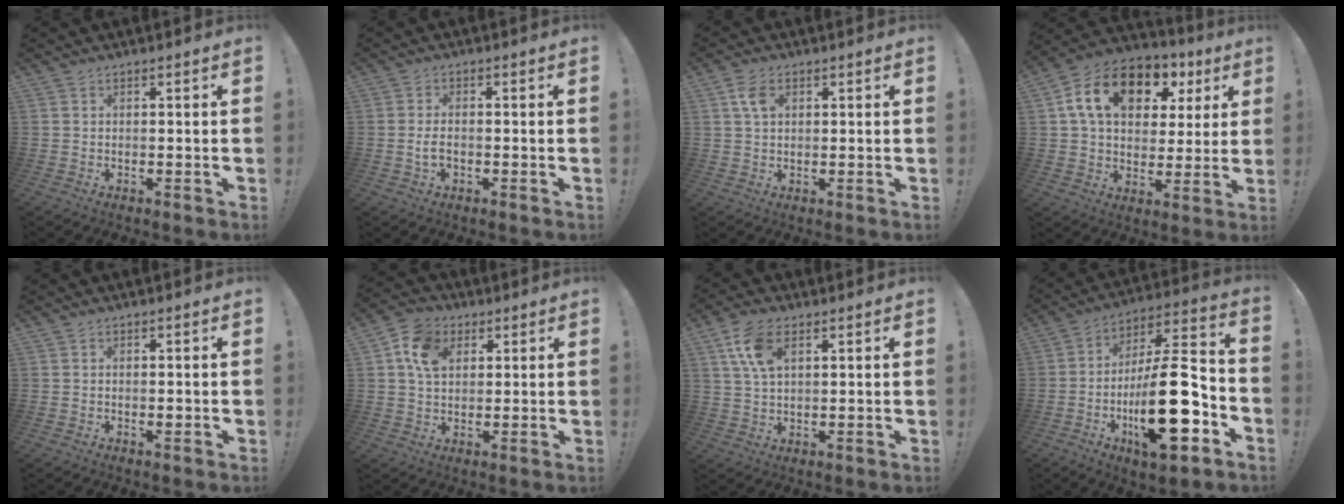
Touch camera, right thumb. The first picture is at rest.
{"total": 3.0, "force": [-0.8, 1.4, 2.5], "torque": [-0.041, 0.002, -0.015]}
{"total": 5.0, "force": [1.9, 3.2, 3.3], "torque": [-0.054, 0.001, 0.035]}
{"total": 17.9, "force": [7.6, 11.6, 11.2], "torque": [-0.183, -0.018, 0.138]}
{"total": 0.5, "force": [-0.1, 0.4, 0.3], "torque": [0.003, -0.001, -0.004]}
{"total": 9.8, "force": [3.7, 7.3, 5.5], "torque": [-0.089, 0.000, 0.072]}
{"total": 9.1, "force": [3.9, 4.9, 6.6], "torque": [-0.123, -0.005, 0.074]}
{"total": 24.8, "force": [-7.6, 8.8, 21.9], "torque": [-0.369, 0.041, -0.119]}